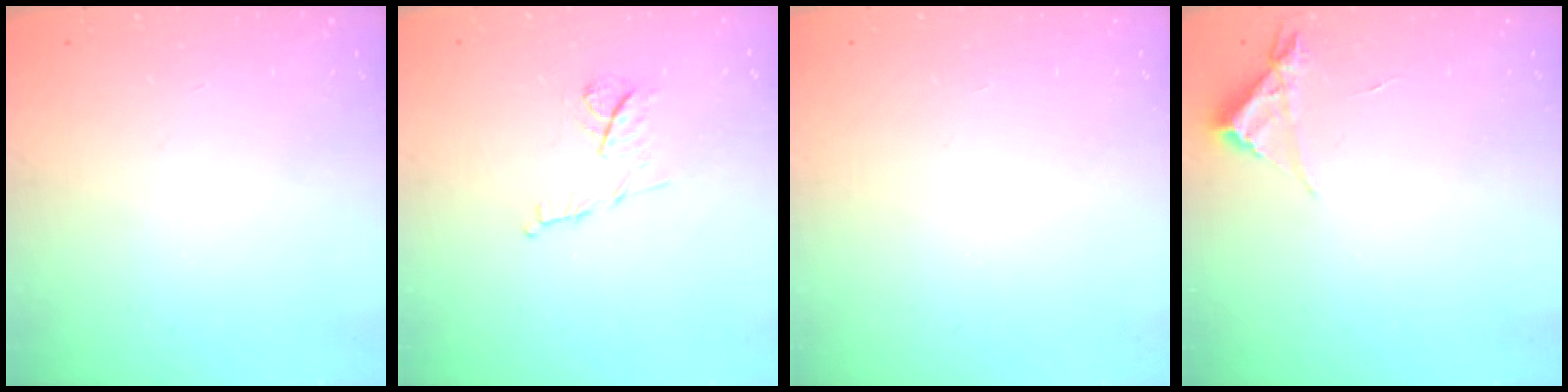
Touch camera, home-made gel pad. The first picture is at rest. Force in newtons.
{"total": 7.1, "press": 7.0, "slide": 1.0}
{"total": 1.5, "press": 1.5, "slide": 0.1}
{"total": 3.5, "press": 3.5, "slide": 0.4}